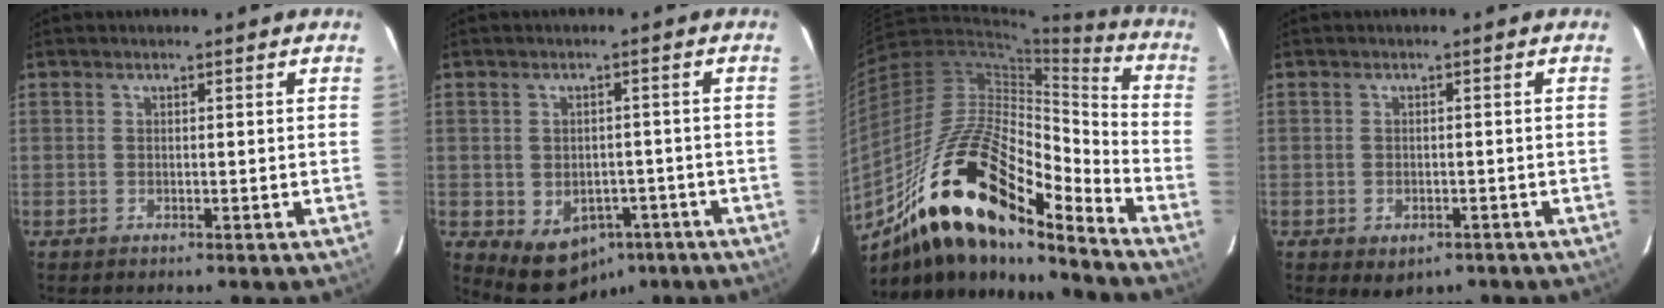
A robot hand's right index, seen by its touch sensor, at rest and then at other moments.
{"total": 8.2, "force": [-4.1, 5.9, 4.1], "torque": [-0.060, 0.011, -0.046]}
{"total": 23.3, "force": [-14.3, 6.6, 17.1], "torque": [-0.312, 0.010, -0.246]}
{"total": 3.4, "force": [-2.1, 2.2, 1.5], "torque": [-0.016, 0.000, -0.018]}